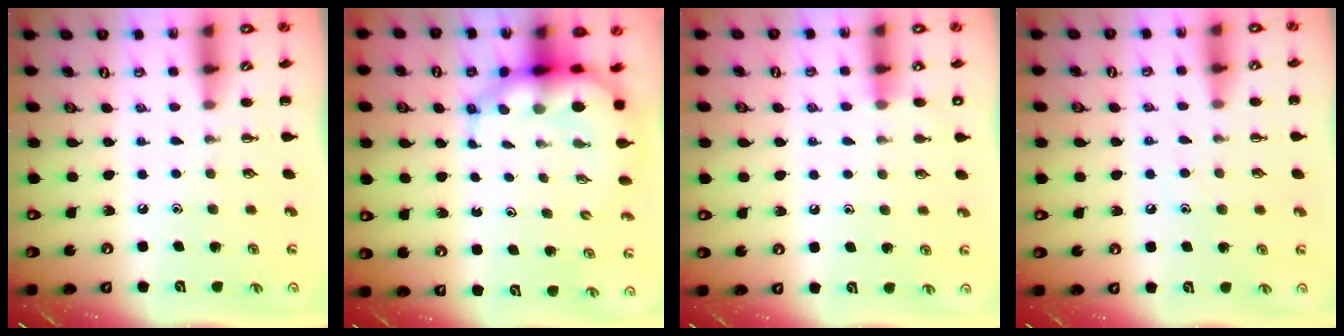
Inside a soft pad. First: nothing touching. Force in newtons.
{"total": 8.7, "press": 8.3, "slide": 2.5}
{"total": 6.0, "press": 5.7, "slide": 1.9}
{"total": 6.7, "press": 6.5, "slide": 1.4}